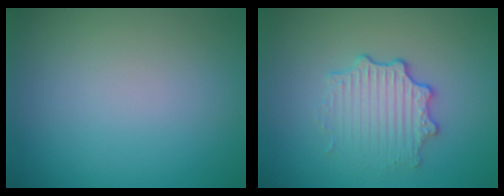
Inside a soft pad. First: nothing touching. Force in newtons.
{"total": 3.4, "press": 2.7, "slide": 2.0}